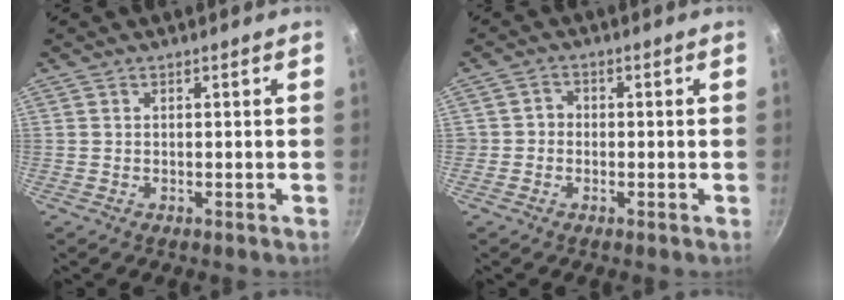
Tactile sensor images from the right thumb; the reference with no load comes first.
{"total": 1.8, "force": [-0.1, 1.8, 0.5], "torque": [0.003, 0.005, -0.004]}